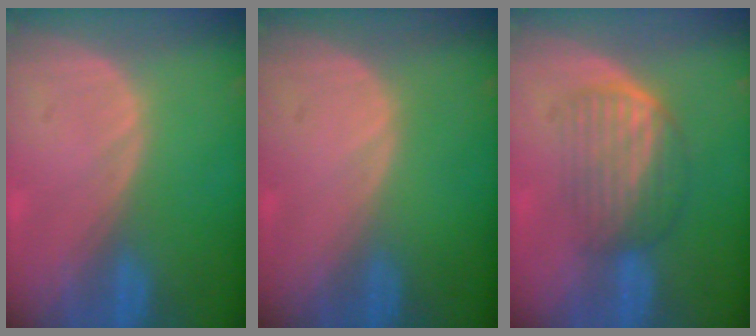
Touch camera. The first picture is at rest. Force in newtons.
{"total": 0.0}
{"total": 6.7, "press": 5.8, "slide": 3.2}